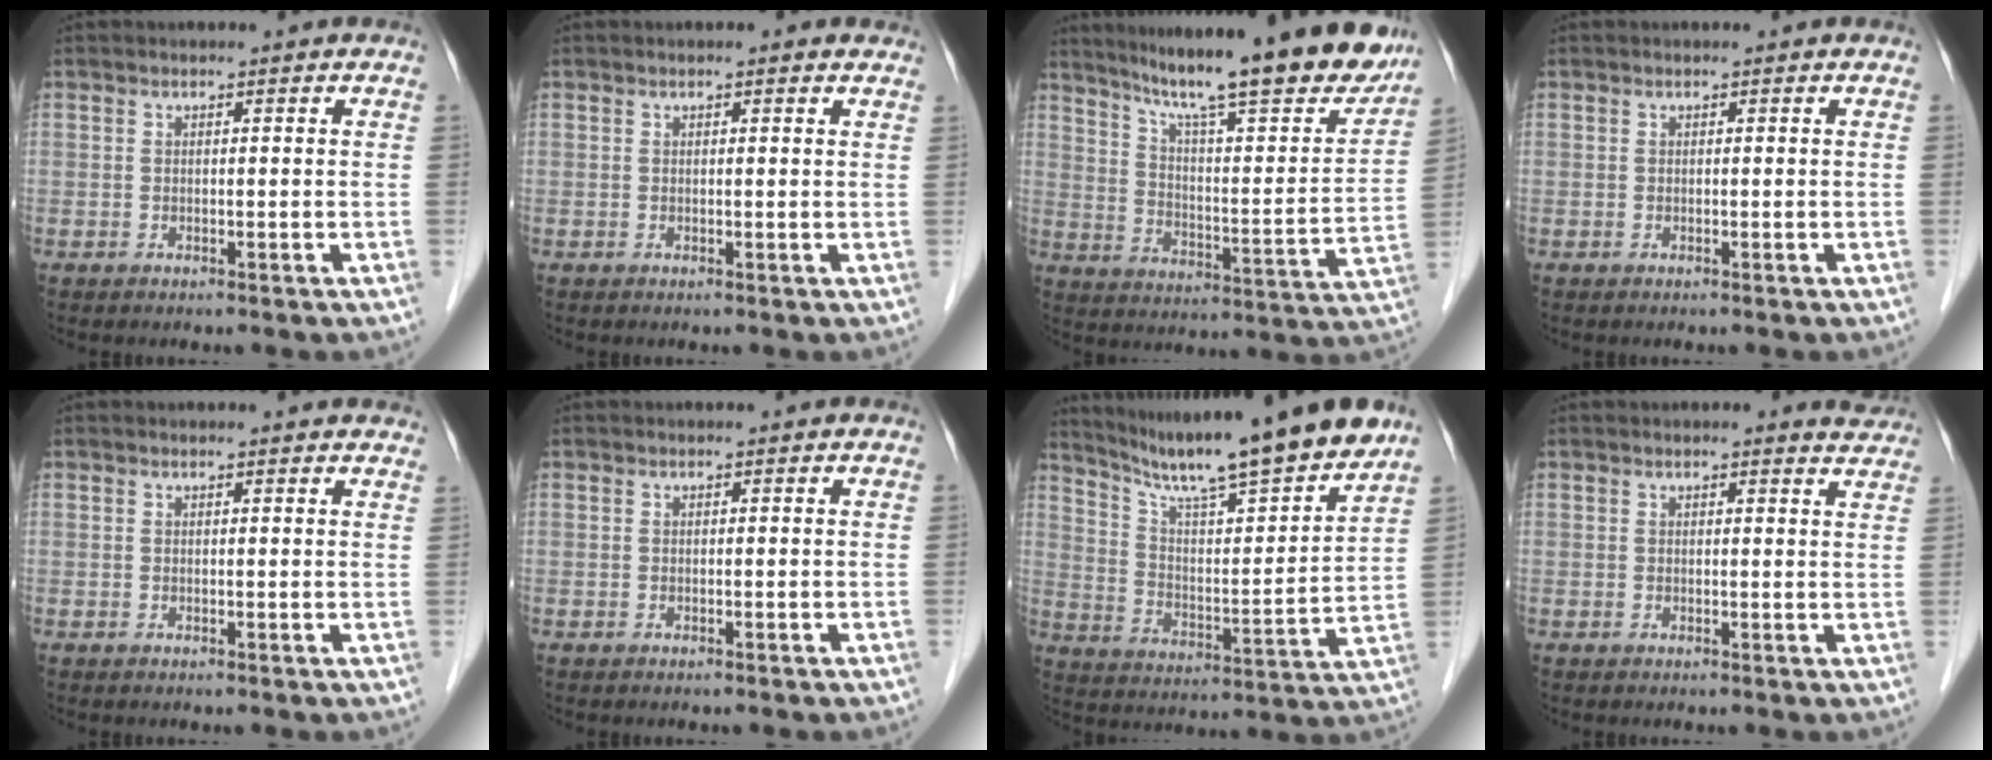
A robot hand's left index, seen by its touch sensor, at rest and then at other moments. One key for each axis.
{"total": 1.2, "fx": 0.9, "fy": 0.4, "fz": 0.8, "tx": -0.013, "ty": 0.008, "tz": 0.007}
{"total": 22.2, "fx": 19.0, "fy": 2.2, "fz": 11.4, "tx": -0.177, "ty": -0.036, "tz": 0.265}
{"total": 0.0}
{"total": 2.3, "fx": 2.2, "fy": 0.2, "fz": 0.6, "tx": -0.014, "ty": 0.008, "tz": 0.019}
{"total": 0.0}
{"total": 18.6, "fx": 16.2, "fy": -0.2, "fz": 9.1, "tx": -0.149, "ty": -0.016, "tz": 0.254}
{"total": 3.5, "fx": 3.4, "fy": 0.5, "fz": 0.6, "tx": -0.007, "ty": -0.012, "tz": 0.019}